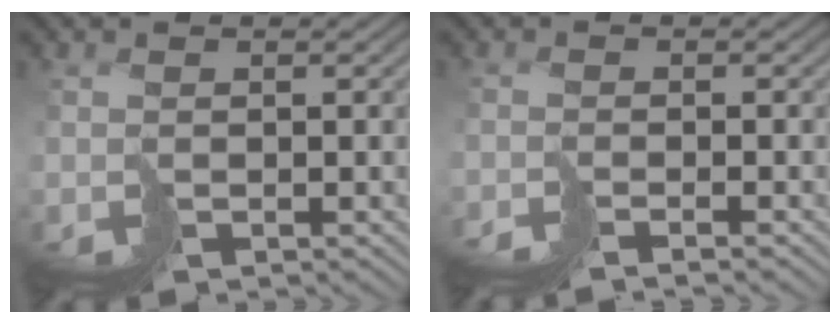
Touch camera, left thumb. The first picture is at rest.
{"total": 2.5, "force": [-2.2, -0.9, 0.5], "torque": [-0.002, 0.003, -0.046]}